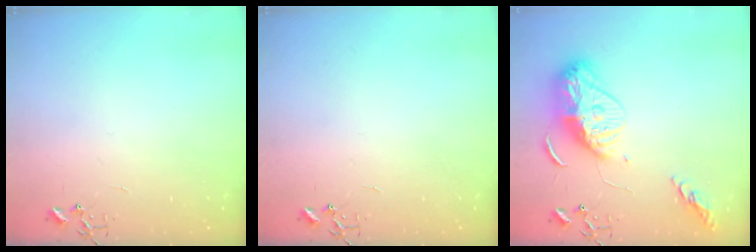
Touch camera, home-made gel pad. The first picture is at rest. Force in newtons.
{"total": 0.0}
{"total": 15.2, "press": 15.2, "slide": 1.3}